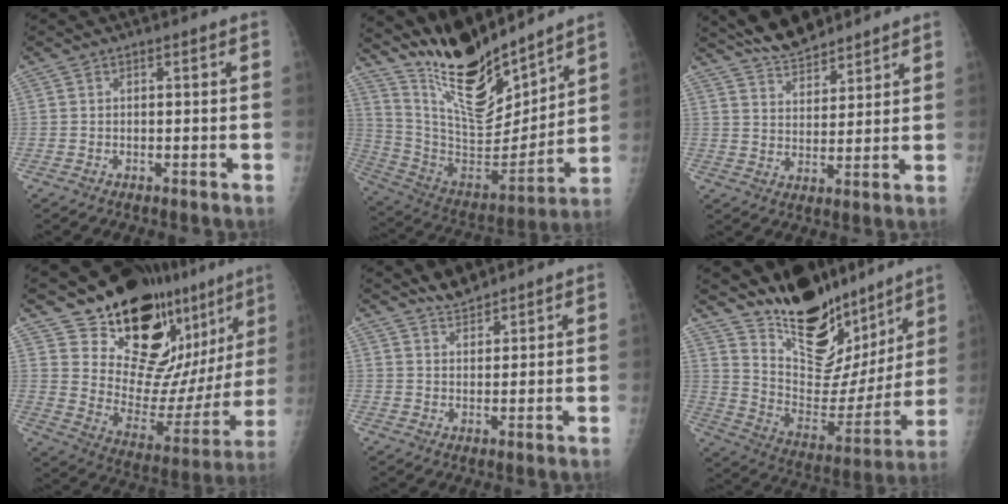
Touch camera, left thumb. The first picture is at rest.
{"total": 19.9, "force": [16.7, 5.1, 9.6], "torque": [-0.128, -0.109, 0.309]}
{"total": 9.4, "force": [8.3, 2.9, 3.3], "torque": [-0.038, -0.040, 0.150]}
{"total": 23.4, "force": [18.1, 9.7, 11.3], "torque": [-0.112, -0.132, 0.259]}
{"total": 3.9, "force": [3.7, 1.1, 1.1], "torque": [-0.008, -0.019, 0.065]}
{"total": 23.4, "force": [17.6, 10.4, 11.2], "torque": [-0.127, -0.111, 0.286]}